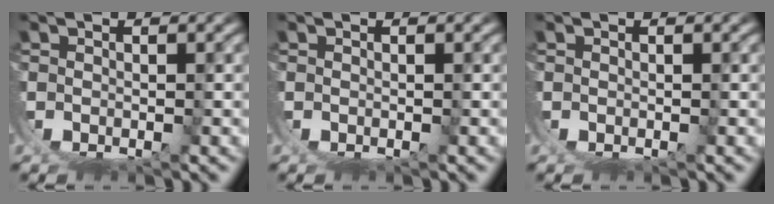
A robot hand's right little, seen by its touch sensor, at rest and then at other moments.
{"total": 0.0}
{"total": 0.0}